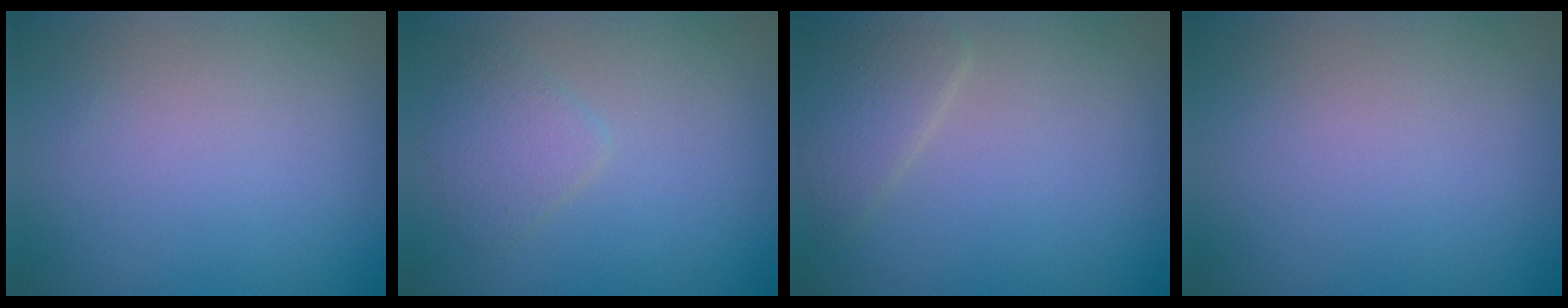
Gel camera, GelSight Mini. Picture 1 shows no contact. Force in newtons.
{"total": 2.0, "press": 2.0, "slide": 0.1}
{"total": 2.4, "press": 2.4, "slide": 0.2}
{"total": 0.0}